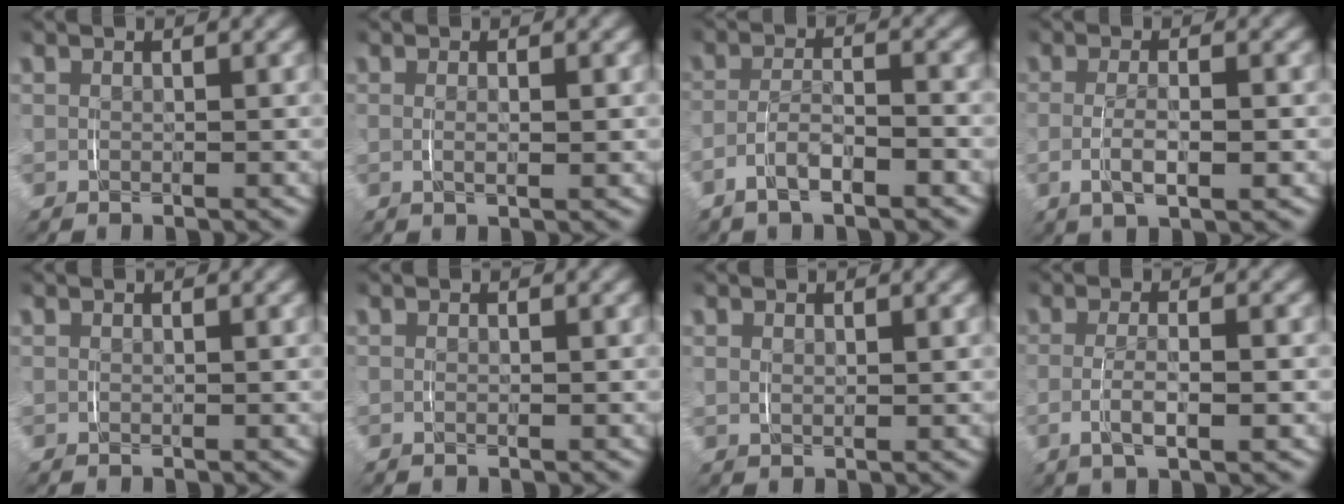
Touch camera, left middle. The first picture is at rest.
{"total": 1.2, "force": [0.1, 0.1, 1.1], "torque": [-0.021, -0.004, 0.005]}
{"total": 3.1, "force": [-2.0, 1.1, 2.1], "torque": [-0.036, 0.003, -0.039]}
{"total": 3.5, "force": [-0.8, 1.2, 3.2], "torque": [-0.060, -0.004, -0.012]}
{"total": 0.0}
{"total": 0.0}
{"total": 0.7, "force": [0.5, 0.3, 0.5], "torque": [-0.009, -0.004, 0.013]}
{"total": 3.4, "force": [-0.9, 1.0, 3.1], "torque": [-0.061, -0.004, -0.014]}